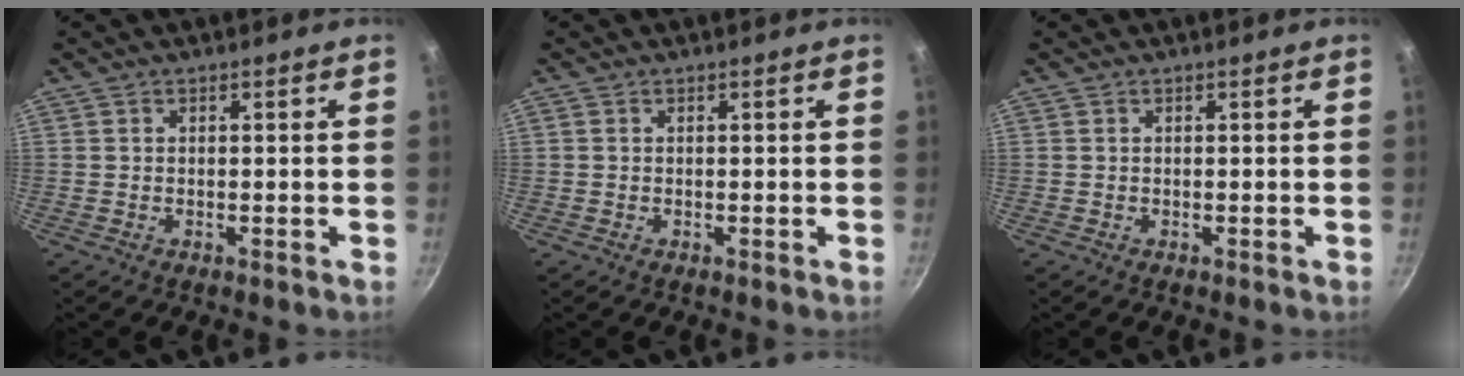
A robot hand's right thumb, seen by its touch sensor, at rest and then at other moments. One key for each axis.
{"total": 0.0}
{"total": 0.0}